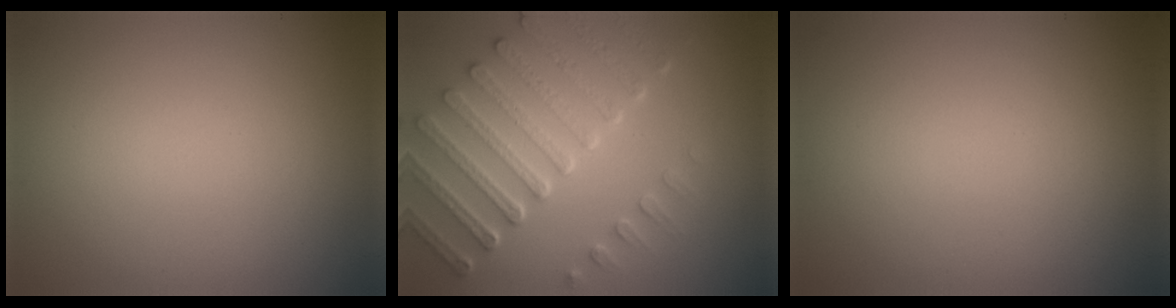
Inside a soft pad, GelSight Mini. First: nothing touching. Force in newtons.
{"total": 7.2, "press": 5.4, "slide": 4.8}
{"total": 0.0}